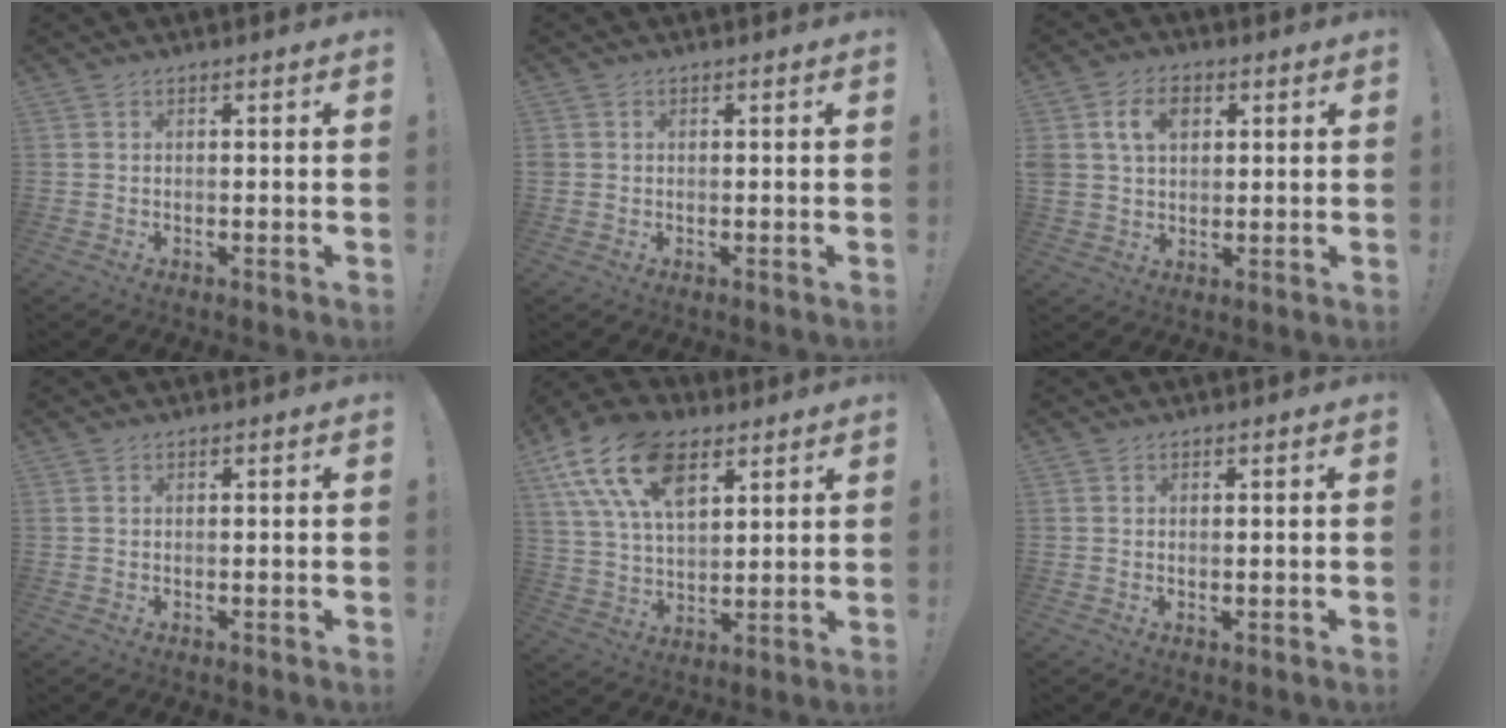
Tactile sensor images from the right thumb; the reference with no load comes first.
{"total": 1.1, "force": [0.0, 1.1, 0.3], "torque": [-0.009, 0.005, 0.001]}
{"total": 9.5, "force": [3.3, 7.0, 5.5], "torque": [-0.097, 0.004, 0.062]}
{"total": 0.0}
{"total": 19.1, "force": [9.5, 11.2, 12.1], "torque": [-0.233, -0.035, 0.173]}
{"total": 0.0}